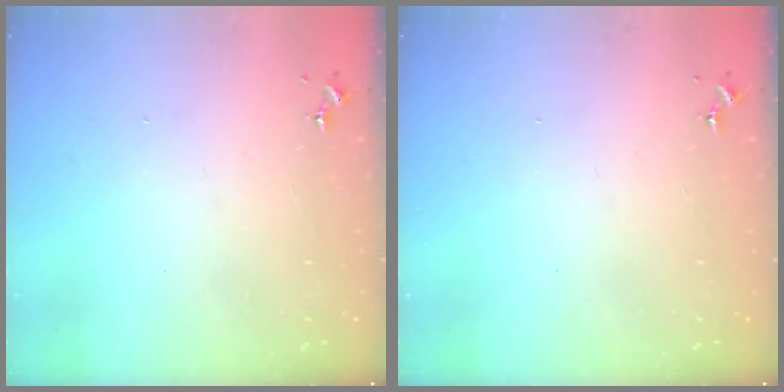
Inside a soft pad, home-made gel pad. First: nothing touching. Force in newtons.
{"total": 0.0}